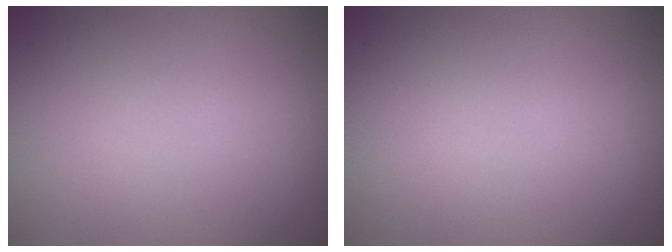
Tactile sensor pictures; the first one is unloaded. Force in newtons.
{"total": 0.0}